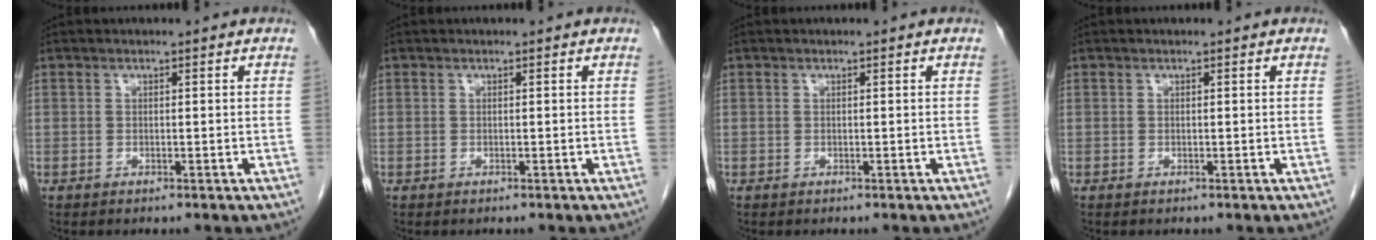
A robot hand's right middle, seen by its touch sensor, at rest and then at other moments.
{"total": 0.0}
{"total": 0.0}
{"total": 0.0}